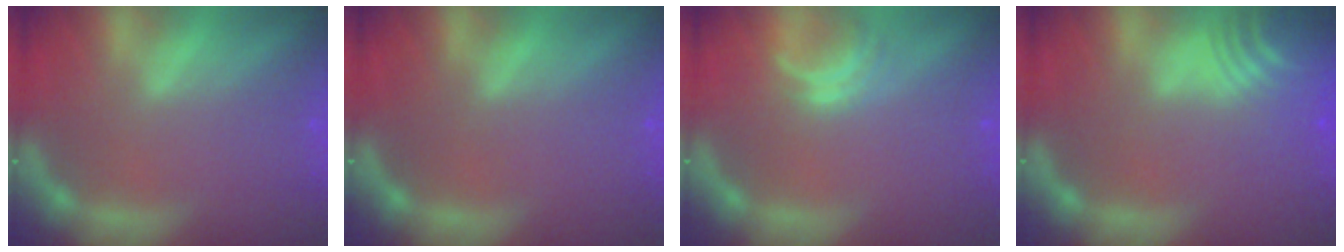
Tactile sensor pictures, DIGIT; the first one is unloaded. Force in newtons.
{"total": 0.0}
{"total": 2.0}
{"total": 10.1}